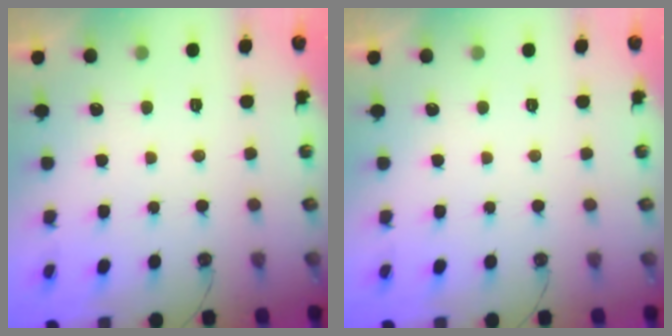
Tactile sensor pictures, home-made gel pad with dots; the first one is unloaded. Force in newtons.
{"total": 0.0}